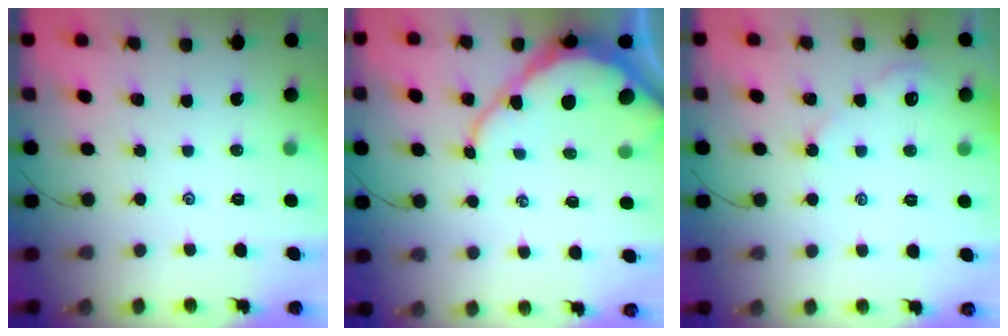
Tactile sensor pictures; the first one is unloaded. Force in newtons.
{"total": 10.2, "press": 10.1, "slide": 1.1}
{"total": 2.5, "press": 2.4, "slide": 0.4}